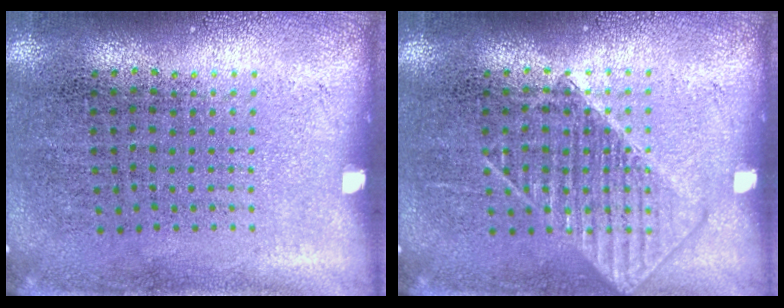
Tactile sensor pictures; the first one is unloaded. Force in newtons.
{"total": 1.8, "press": 1.8, "slide": 0.4}